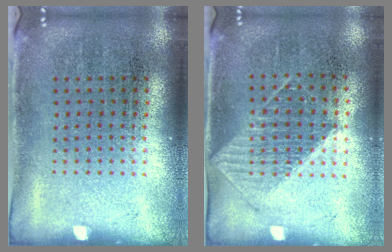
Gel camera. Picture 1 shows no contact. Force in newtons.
{"total": 1.0, "press": 0.9, "slide": 0.3}